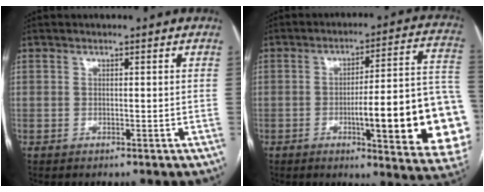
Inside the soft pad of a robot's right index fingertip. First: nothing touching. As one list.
[{"total": 23.0, "force": [-5.0, 3.0, 22.2], "torque": [-0.194, 0.017, -0.056]}]